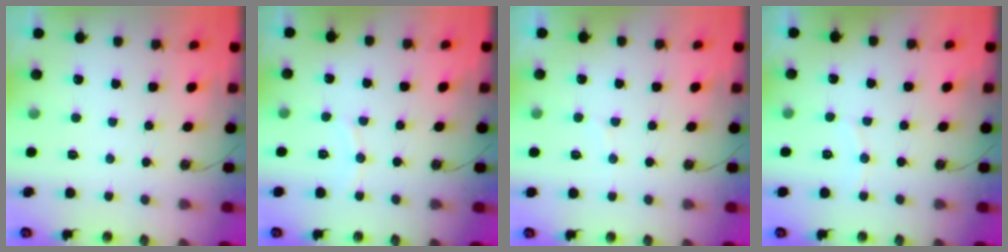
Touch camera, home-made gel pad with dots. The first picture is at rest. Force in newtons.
{"total": 4.1, "press": 4.1, "slide": 0.5}
{"total": 2.9, "press": 2.7, "slide": 1.1}
{"total": 3.7, "press": 3.6, "slide": 0.9}